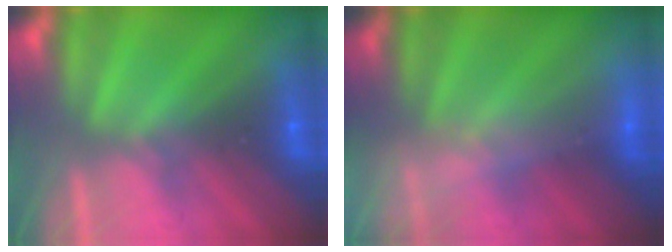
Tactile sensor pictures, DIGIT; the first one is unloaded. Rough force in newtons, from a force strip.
{"total": 2.5}